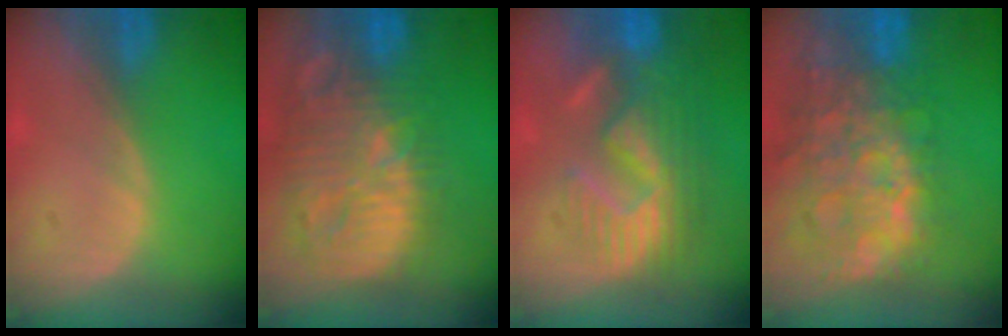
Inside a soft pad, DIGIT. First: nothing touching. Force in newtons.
{"total": 14.6, "press": 12.6, "slide": 7.3}
{"total": 9.6, "press": 9.4, "slide": 2.2}
{"total": 14.3, "press": 11.6, "slide": 8.3}